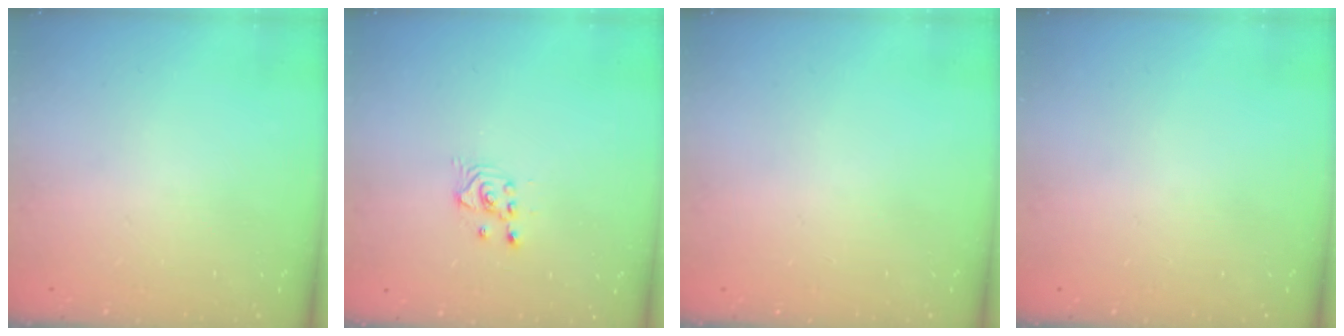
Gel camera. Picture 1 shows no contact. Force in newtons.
{"total": 2.5, "press": 2.5, "slide": 0.3}
{"total": 0.0}
{"total": 0.0}